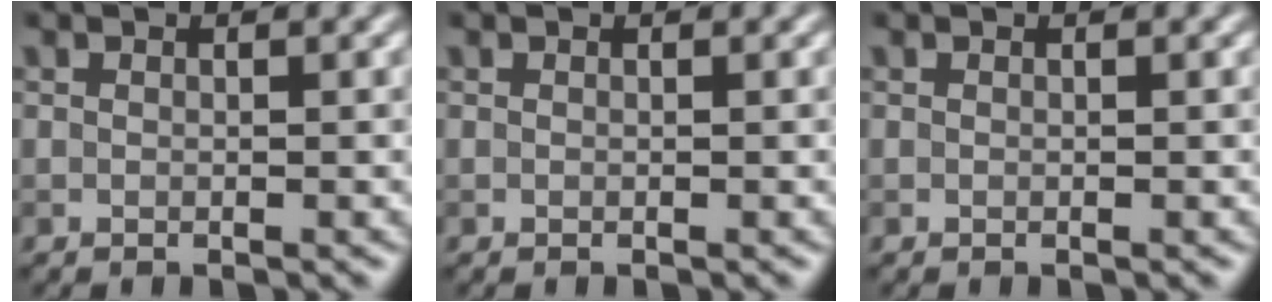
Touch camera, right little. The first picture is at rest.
{"total": 0.0}
{"total": 0.0}